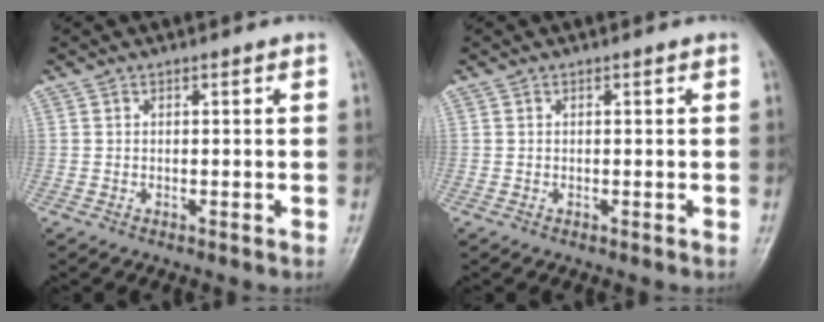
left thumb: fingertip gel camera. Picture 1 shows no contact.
{"total": 0.0}